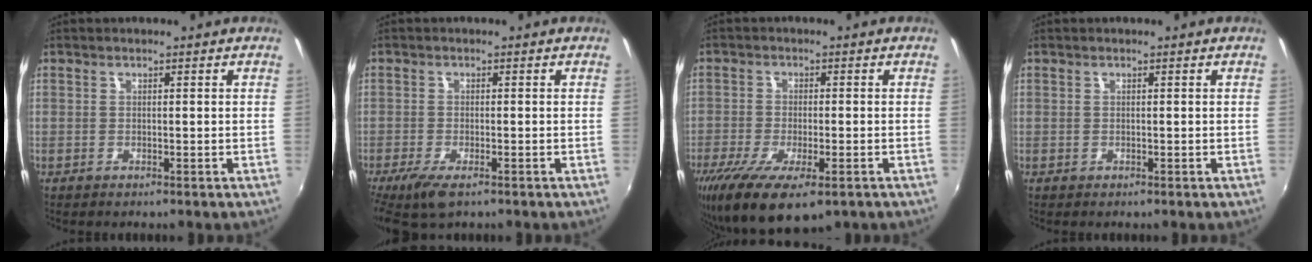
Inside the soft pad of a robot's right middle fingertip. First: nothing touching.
{"total": 5.5, "force": [-3.5, 1.8, 3.8], "torque": [-0.089, -0.023, -0.063]}
{"total": 13.8, "force": [-8.5, 4.8, 9.7], "torque": [-0.203, -0.053, -0.137]}
{"total": 0.0}